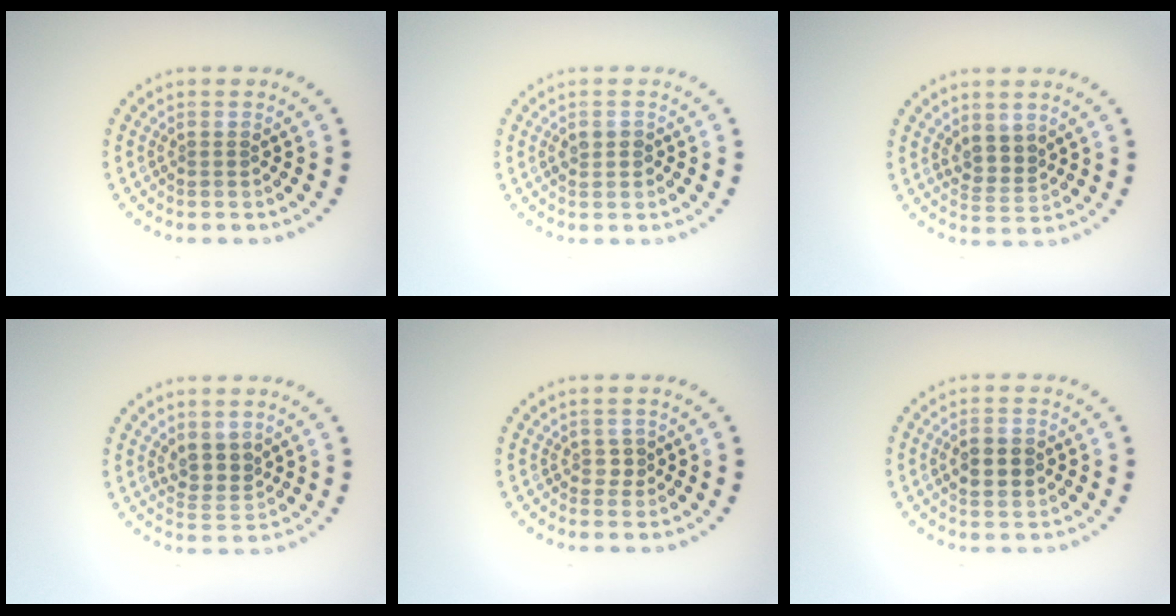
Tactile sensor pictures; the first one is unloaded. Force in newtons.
{"total": 1.4, "press": 1.4, "slide": 0.3}
{"total": 2.3, "press": 1.9, "slide": 1.2}
{"total": 2.3, "press": 1.9, "slide": 1.2}
{"total": 0.8, "press": 0.8, "slide": 0.2}
{"total": 3.3, "press": 3.2, "slide": 0.1}